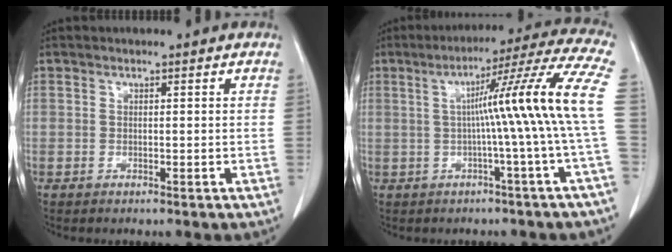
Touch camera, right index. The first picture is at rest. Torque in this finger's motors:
{"motor_torque": [1.30, 0.00, 0.52, 0.15]}